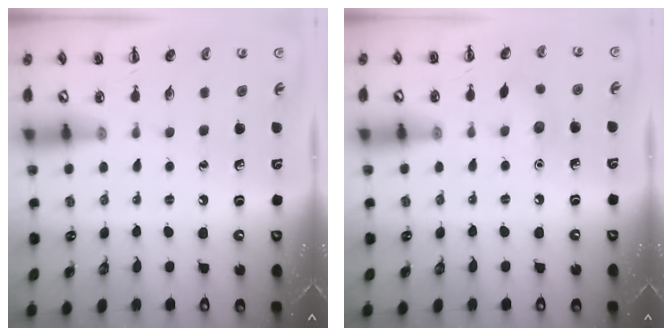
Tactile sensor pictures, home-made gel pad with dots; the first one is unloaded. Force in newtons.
{"total": 5.4, "press": 5.2, "slide": 1.4}